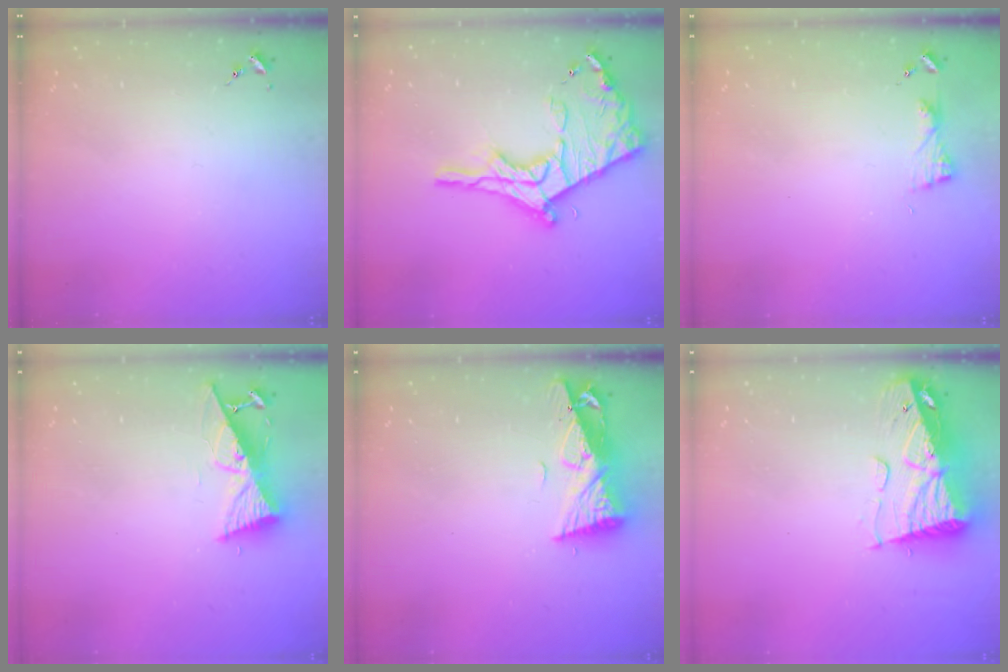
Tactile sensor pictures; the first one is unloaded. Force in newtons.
{"total": 21.0, "press": 20.9, "slide": 1.8}
{"total": 5.0, "press": 4.9, "slide": 0.6}
{"total": 10.6, "press": 10.5, "slide": 1.2}
{"total": 10.1, "press": 10.0, "slide": 1.4}
{"total": 14.6, "press": 14.6, "slide": 1.6}